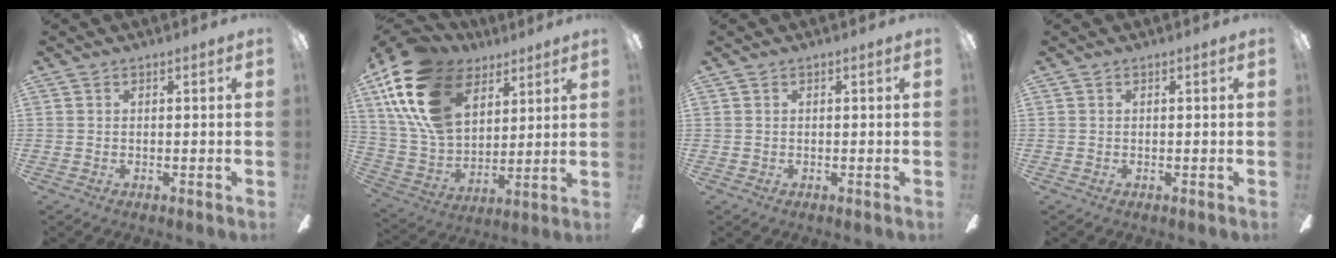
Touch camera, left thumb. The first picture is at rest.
{"total": 22.2, "force": [11.4, 13.7, 13.3], "torque": [-0.301, -0.038, 0.208]}
{"total": 0.0}
{"total": 0.0}